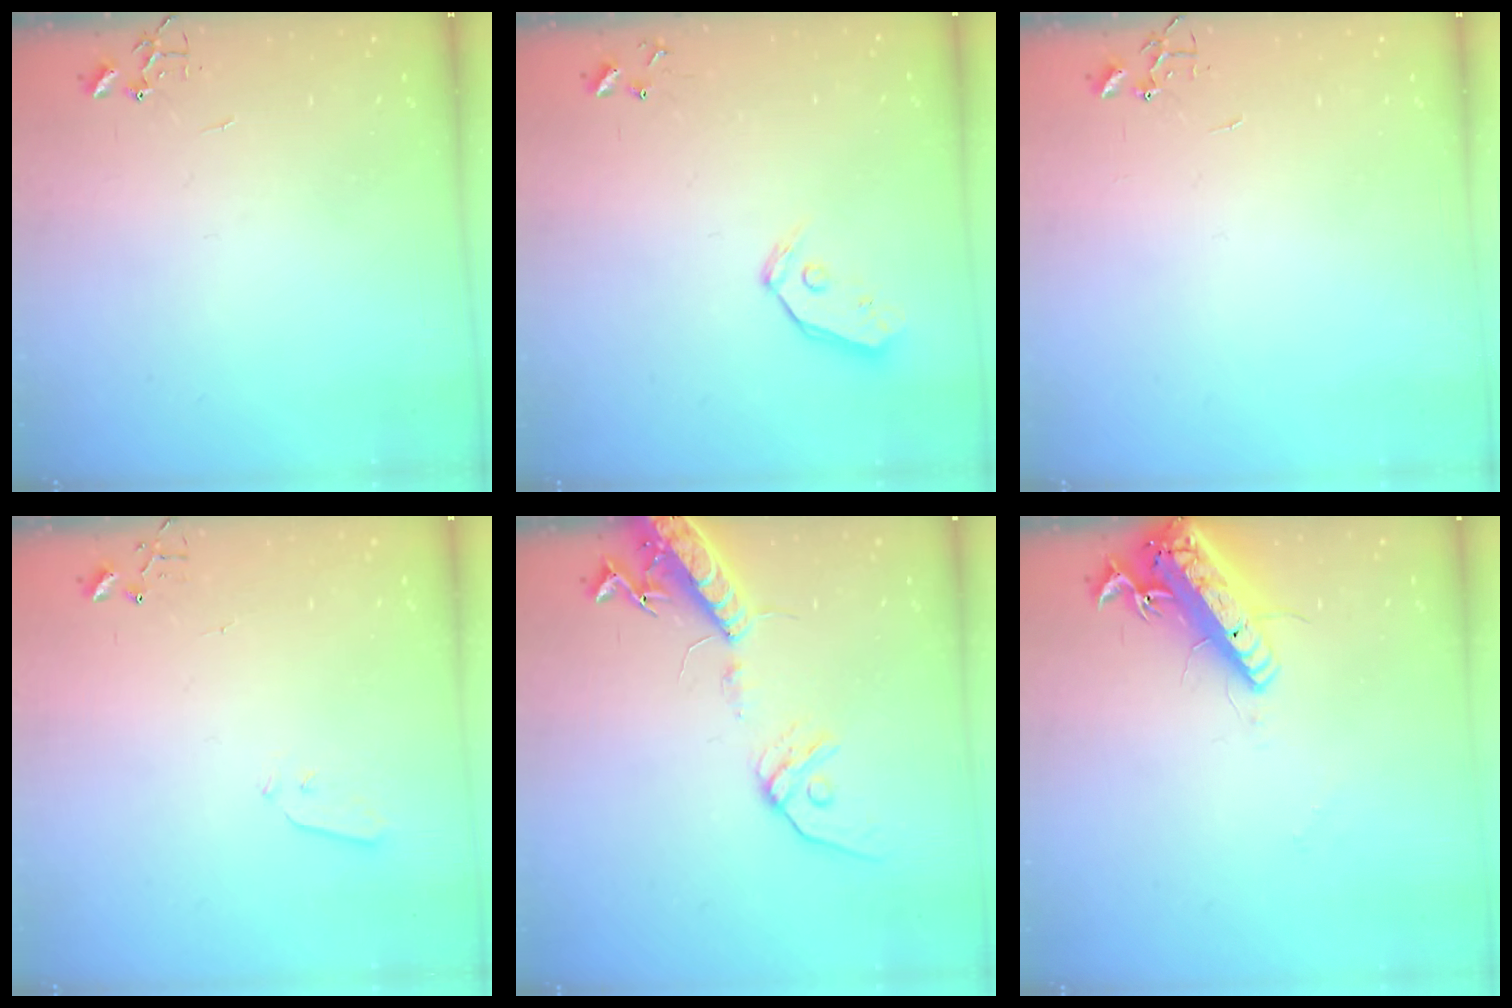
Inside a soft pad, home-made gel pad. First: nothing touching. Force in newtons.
{"total": 6.9, "press": 6.9, "slide": 0.7}
{"total": 0.0}
{"total": 3.6, "press": 3.6, "slide": 0.6}
{"total": 15.4, "press": 15.0, "slide": 3.4}
{"total": 17.2, "press": 16.8, "slide": 3.6}